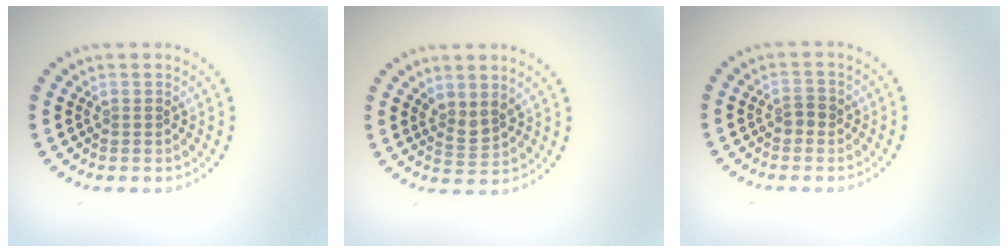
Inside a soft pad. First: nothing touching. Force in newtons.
{"total": 1.8, "press": 1.4, "slide": 1.1}
{"total": 1.2, "press": 1.1, "slide": 0.3}